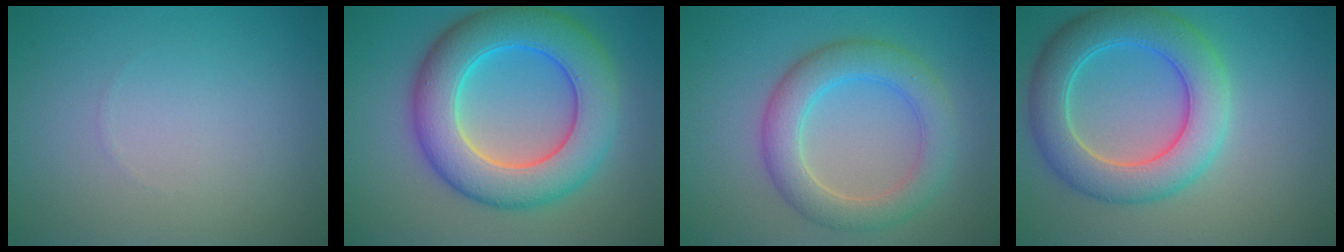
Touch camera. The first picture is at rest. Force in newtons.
{"total": 9.7, "press": 9.7, "slide": 0.1}
{"total": 5.2, "press": 5.1, "slide": 0.4}
{"total": 7.2, "press": 7.1, "slide": 0.7}